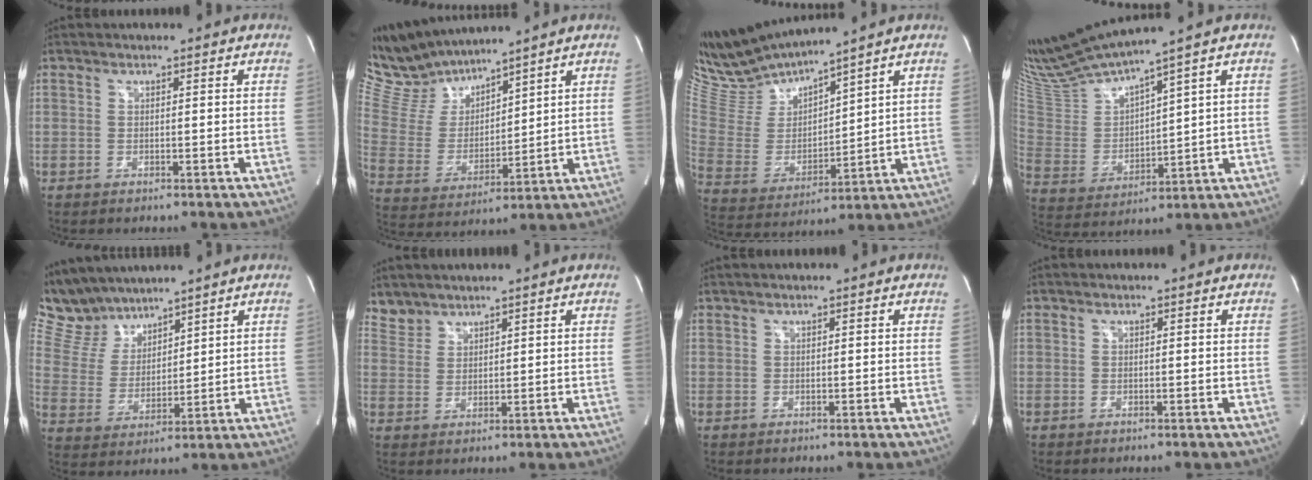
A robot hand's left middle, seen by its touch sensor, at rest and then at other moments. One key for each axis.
{"total": 10.6, "fx": 10.3, "fy": 1.6, "fz": 1.9, "tx": -0.062, "ty": 0.010, "tz": 0.225}
{"total": 12.2, "fx": 11.8, "fy": 0.0, "fz": 3.2, "tx": -0.084, "ty": -0.006, "tz": 0.251}
{"total": 15.1, "fx": 13.6, "fy": -0.4, "fz": 6.5, "tx": -0.141, "ty": -0.016, "tz": 0.282}
{"total": 9.7, "fx": 8.9, "fy": 3.3, "fz": 2.0, "tx": -0.060, "ty": 0.021, "tz": 0.188}
{"total": 3.4, "fx": 3.2, "fy": 1.2, "fz": -0.3, "tx": 0.007, "ty": 0.013, "tz": 0.069}
{"total": 0.5, "fx": 0.5, "fy": -0.1, "fz": 0.2, "tx": -0.009, "ty": 0.012, "tz": 0.016}
{"total": 0.0}